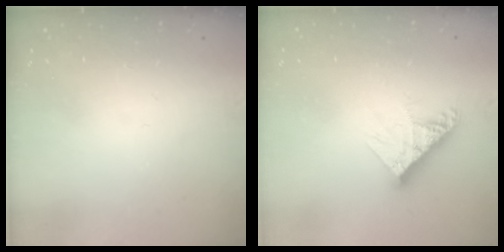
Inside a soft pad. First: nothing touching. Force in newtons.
{"total": 9.6, "press": 9.6, "slide": 0.7}